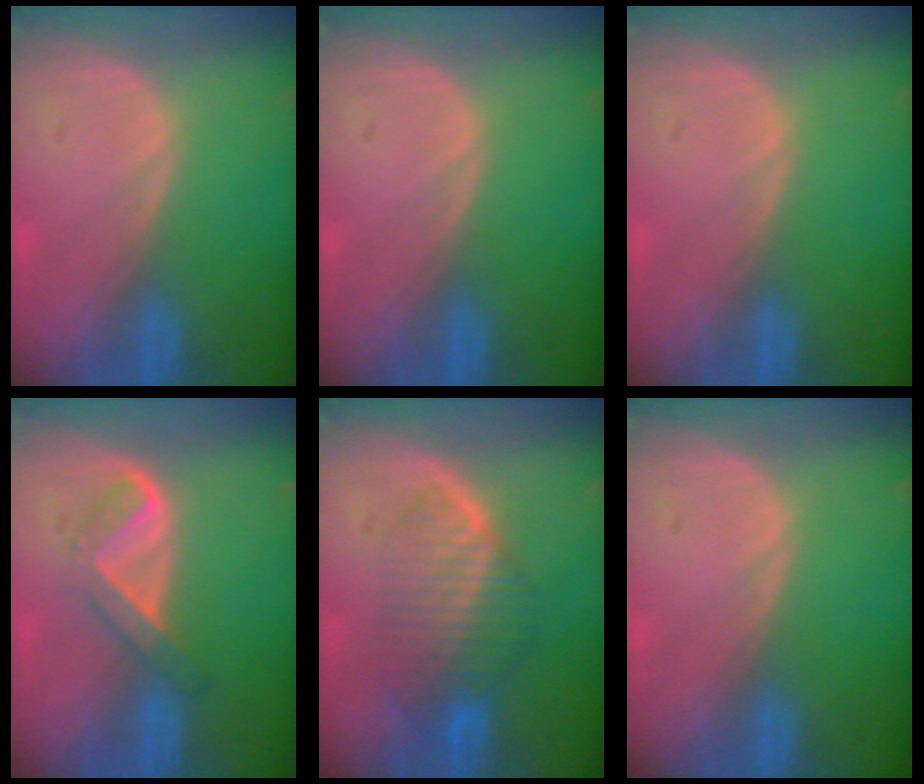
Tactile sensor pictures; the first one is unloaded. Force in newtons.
{"total": 0.0}
{"total": 0.0}
{"total": 5.2, "press": 4.4, "slide": 2.9}
{"total": 7.6, "press": 6.9, "slide": 3.2}
{"total": 0.0}